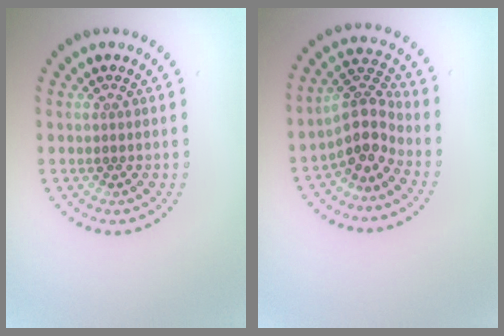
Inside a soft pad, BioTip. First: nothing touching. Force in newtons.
{"total": 3.7, "press": 2.8, "slide": 2.3}